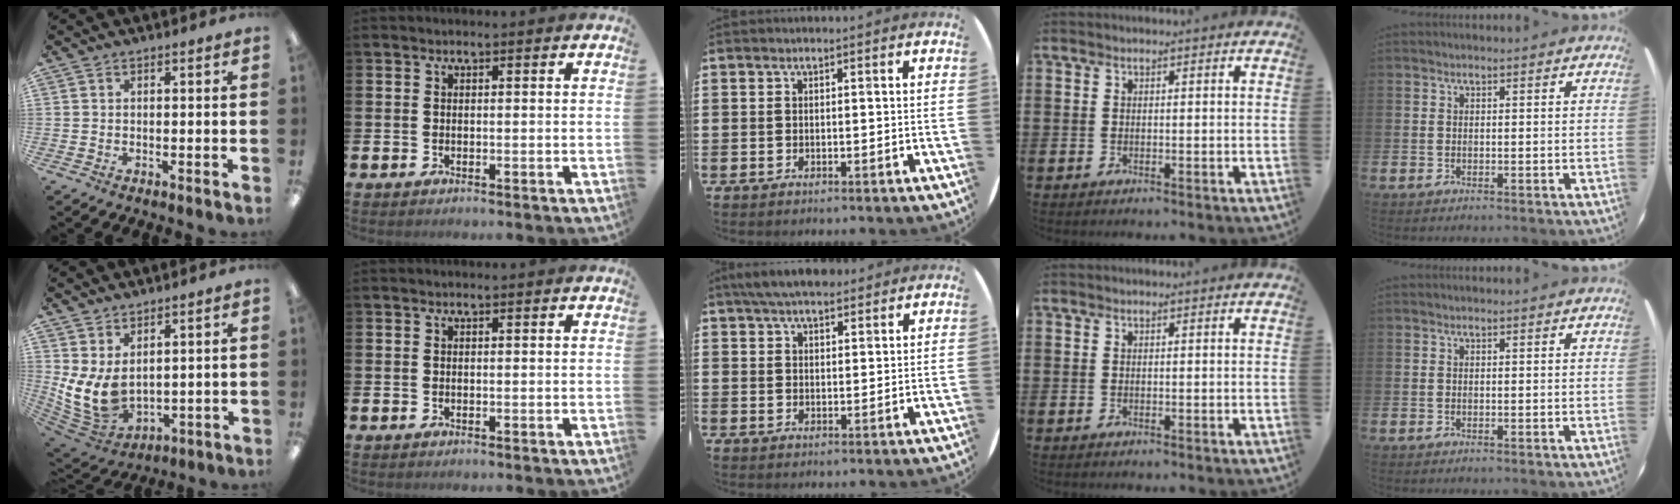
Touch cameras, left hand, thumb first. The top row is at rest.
{"thumb": {"total": 9.5, "force": [2.1, 6.2, 7.0], "torque": [-0.173, -0.021, 0.045]}, "middle": {"total": 4.8, "force": [4.2, 1.4, 1.8], "torque": [-0.036, -0.008, 0.077]}}